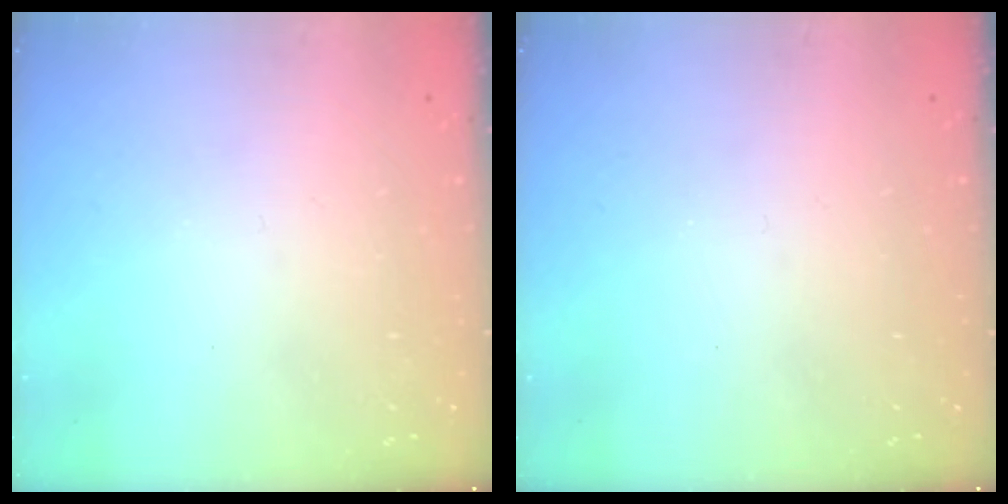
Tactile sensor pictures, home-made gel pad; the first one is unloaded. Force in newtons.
{"total": 0.0}